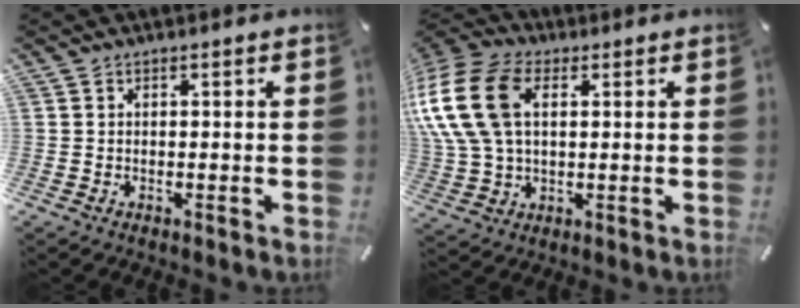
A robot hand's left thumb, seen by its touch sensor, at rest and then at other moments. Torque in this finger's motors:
{"motor_torque": [1.36, 1.21, 2.12, -0.65, 1.05]}